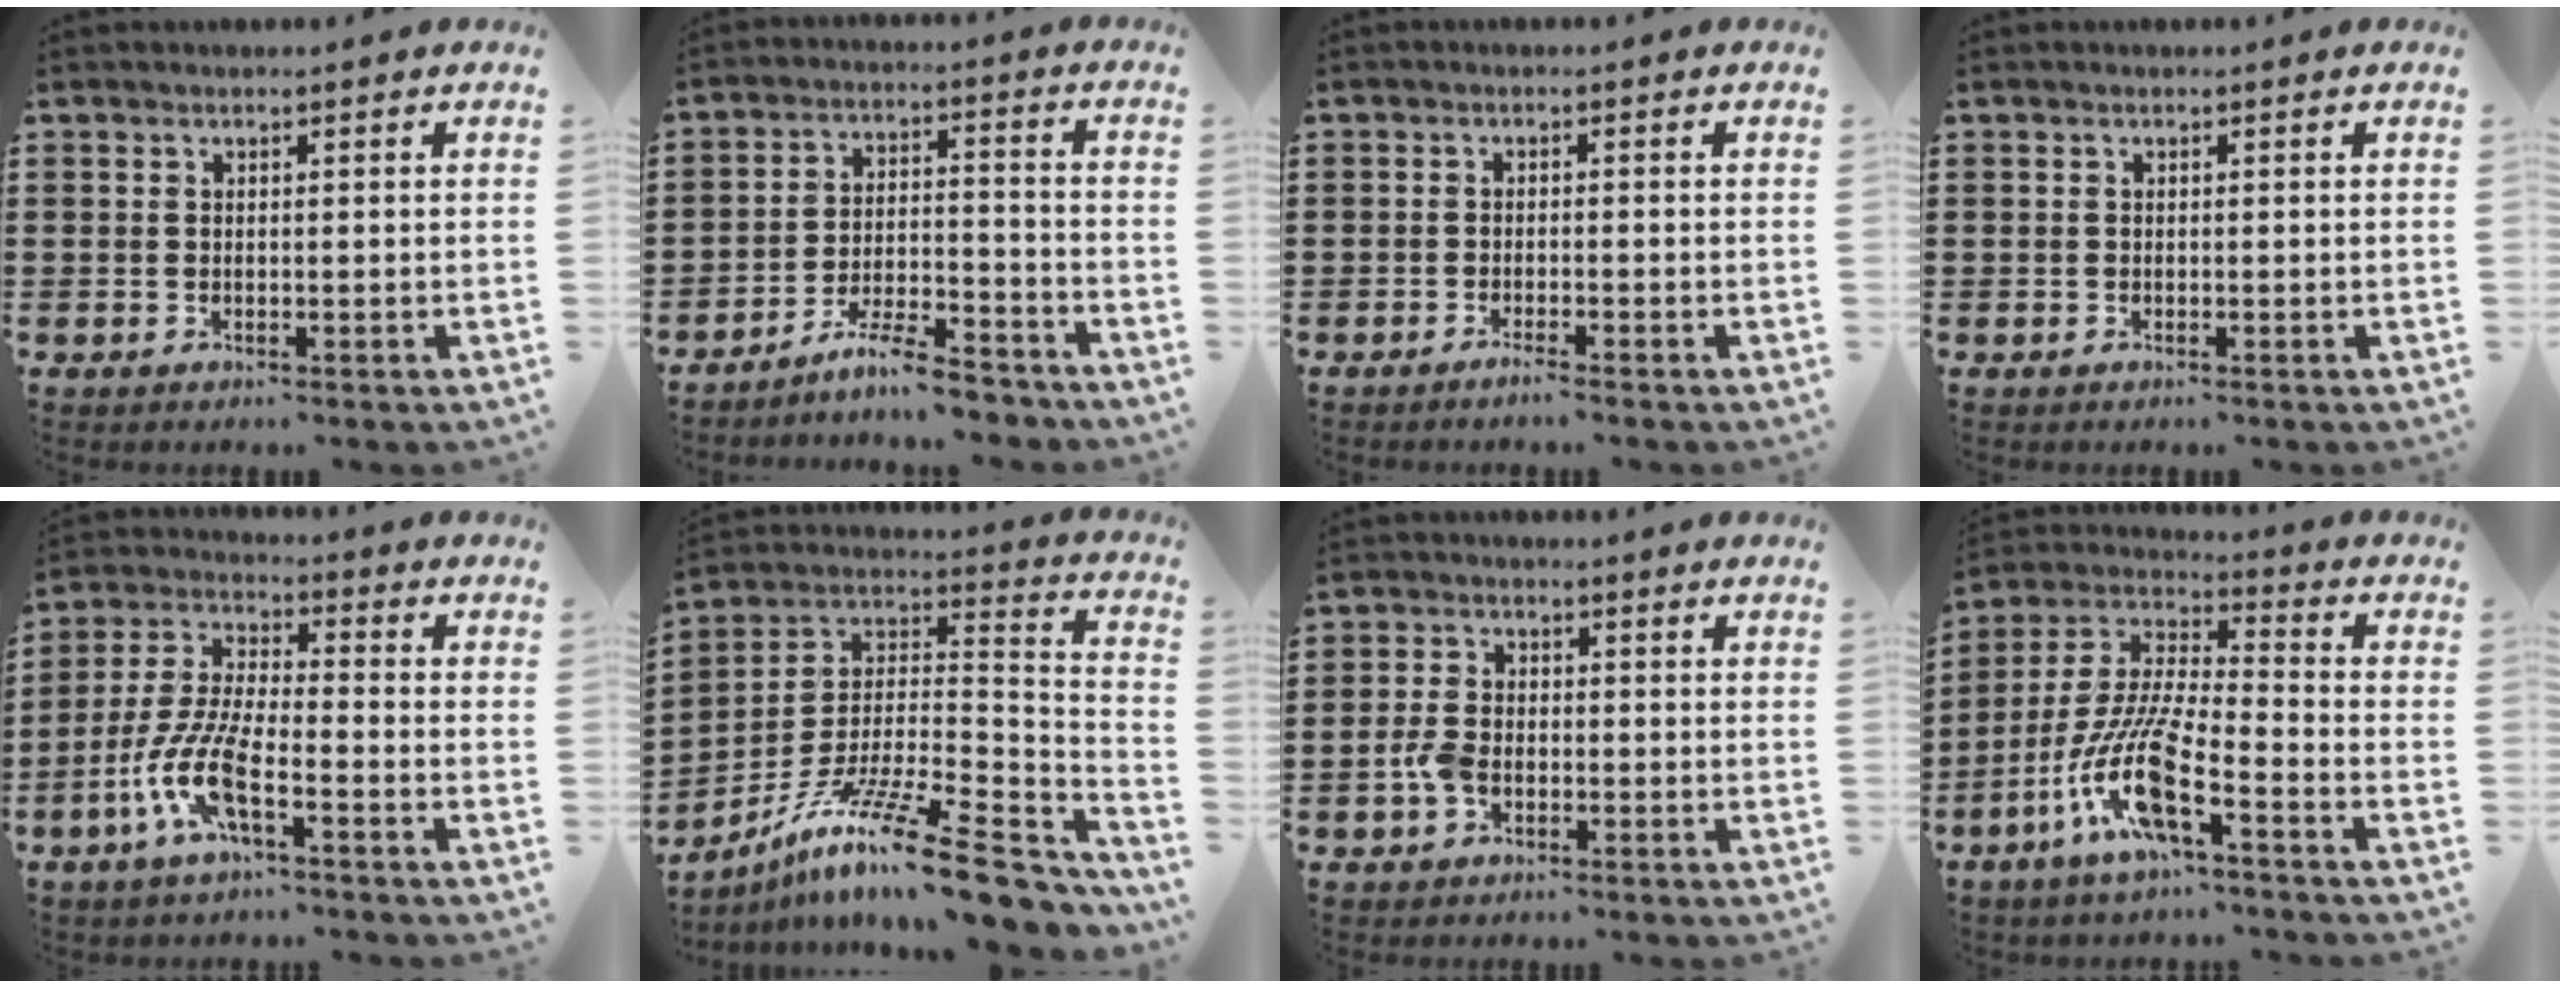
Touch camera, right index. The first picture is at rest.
{"total": 6.8, "force": [-6.1, 0.8, 3.0], "torque": [-0.054, 0.007, -0.114]}
{"total": 1.4, "force": [-1.2, 0.0, 0.6], "torque": [-0.011, -0.003, -0.022]}
{"total": 0.0}
{"total": 9.0, "force": [-4.4, 2.3, 7.5], "torque": [-0.192, -0.015, -0.091]}
{"total": 17.1, "force": [-11.8, 2.7, 12.1], "torque": [-0.218, 0.029, -0.205]}
{"total": 4.1, "force": [-1.3, 2.6, 2.9], "torque": [-0.081, -0.005, -0.031]}
{"total": 11.8, "force": [-6.7, 1.8, 9.6], "torque": [-0.229, -0.021, -0.140]}